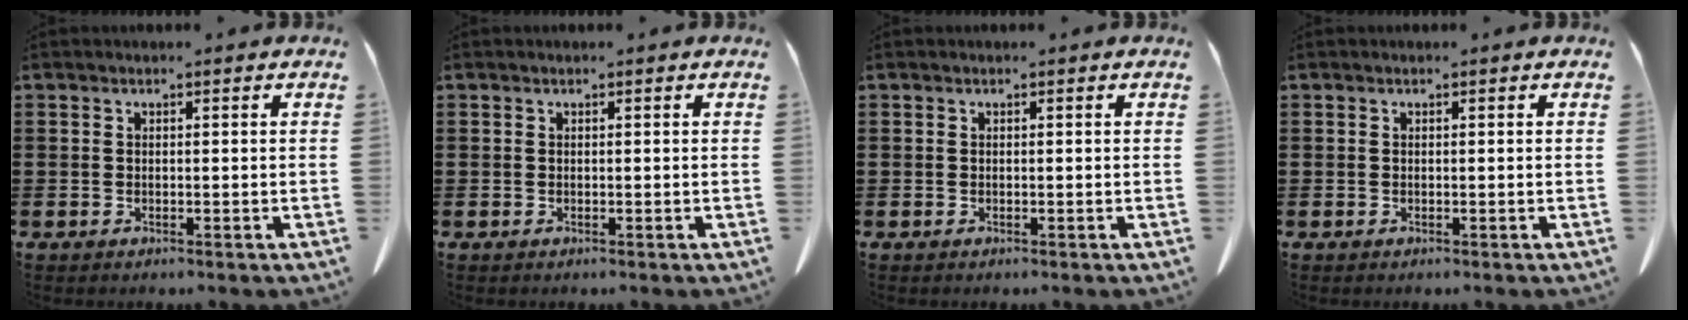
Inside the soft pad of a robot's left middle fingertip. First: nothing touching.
{"total": 0.0}
{"total": 0.0}
{"total": 0.0}